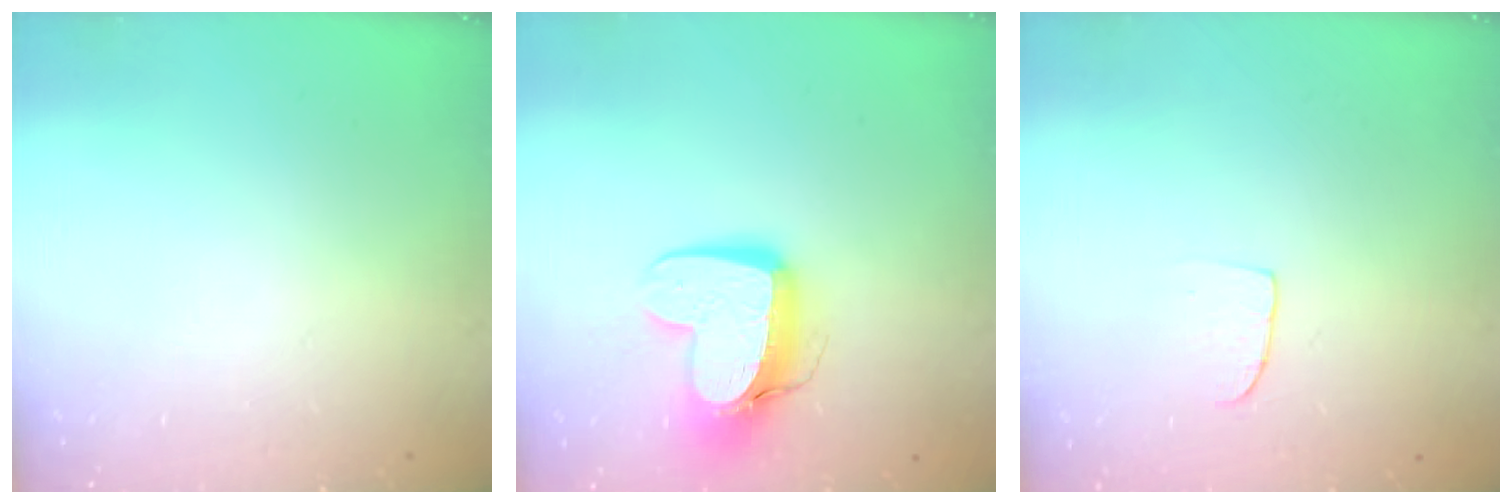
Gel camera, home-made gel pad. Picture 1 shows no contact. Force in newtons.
{"total": 12.4, "press": 12.3, "slide": 1.2}
{"total": 5.5, "press": 5.5, "slide": 0.3}